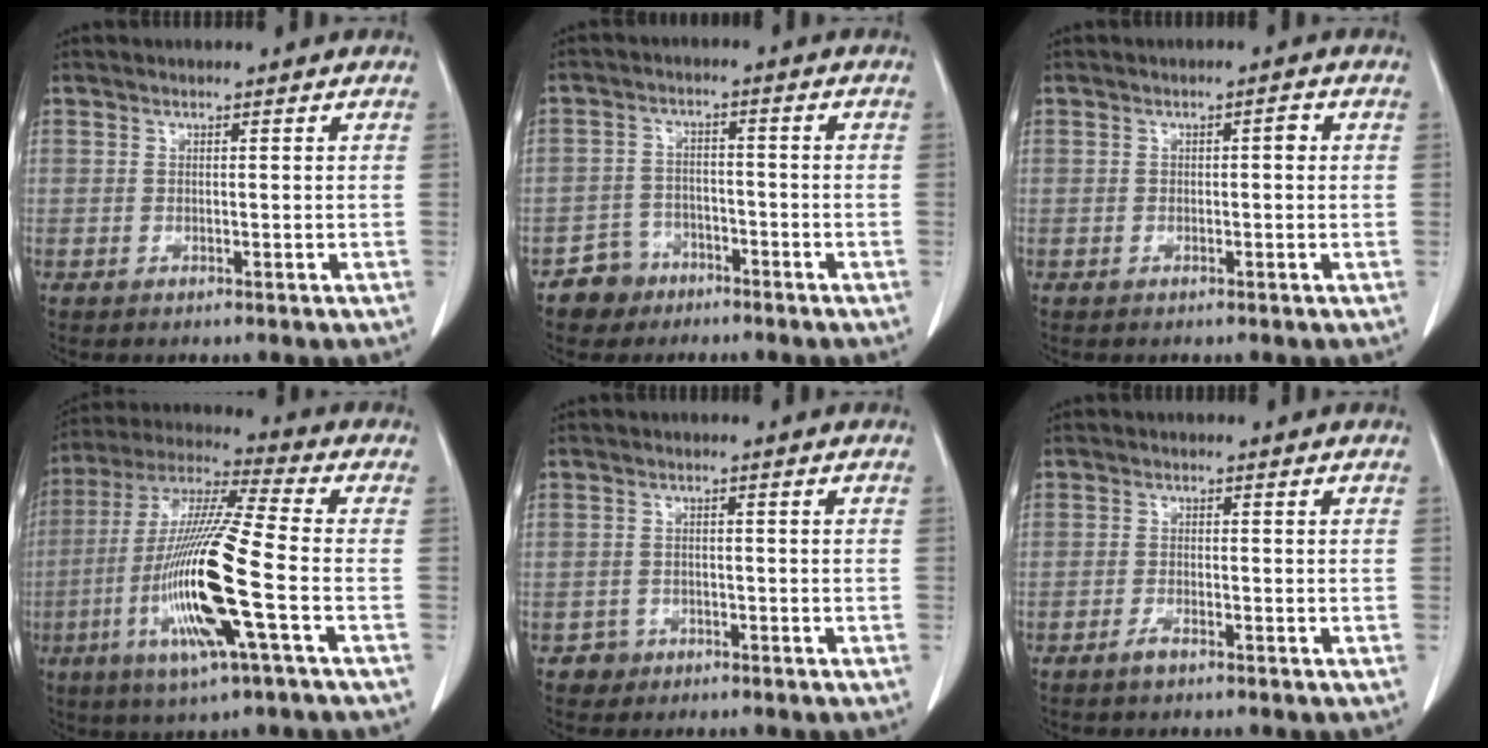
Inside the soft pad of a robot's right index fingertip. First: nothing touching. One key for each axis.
{"total": 5.0, "fx": -3.3, "fy": 3.7, "fz": -0.1, "tx": 0.008, "ty": 0.011, "tz": -0.056}
{"total": 1.3, "fx": 0.1, "fy": 0.5, "fz": 1.2, "tx": -0.011, "ty": 0.006, "tz": 0.002}
{"total": 17.5, "fx": -4.9, "fy": 0.4, "fz": 16.8, "tx": -0.346, "ty": -0.015, "tz": -0.097}
{"total": 2.2, "fx": -1.2, "fy": 1.8, "fz": -0.4, "tx": 0.008, "ty": 0.010, "tz": -0.020}
{"total": 1.5, "fx": -1.2, "fy": 0.2, "fz": 0.9, "tx": -0.022, "ty": -0.003, "tz": -0.021}